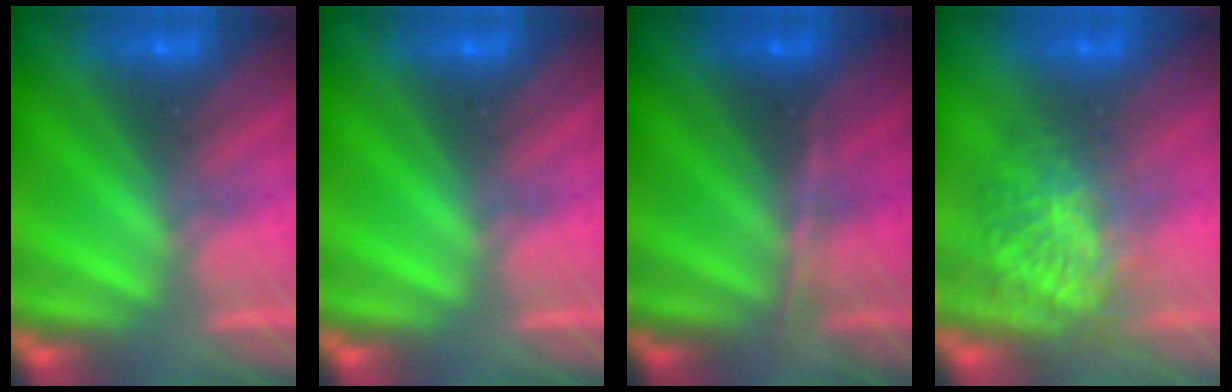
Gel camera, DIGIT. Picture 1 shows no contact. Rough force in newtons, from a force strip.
{"total": 0.0}
{"total": 2.9}
{"total": 3.7}